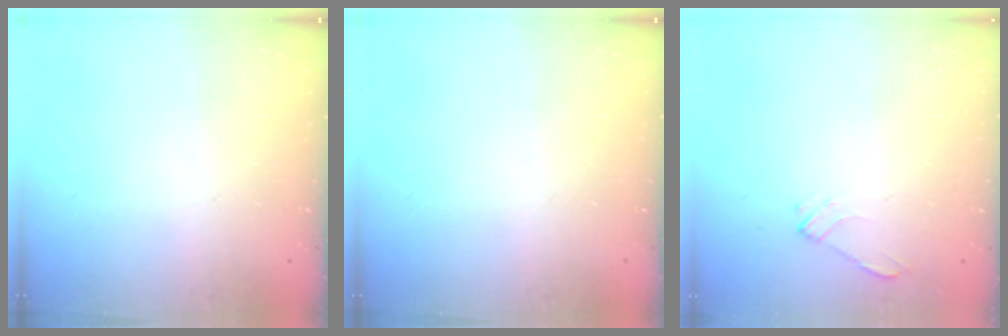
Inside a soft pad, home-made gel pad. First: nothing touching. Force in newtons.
{"total": 0.0}
{"total": 2.3, "press": 2.2, "slide": 0.6}